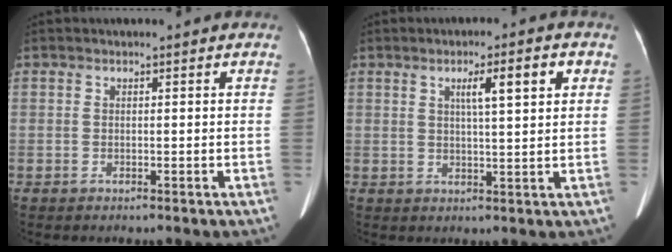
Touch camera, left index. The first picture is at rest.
{"total": 5.7, "force": [2.2, 0.4, 5.3], "torque": [-0.083, 0.009, 0.034]}